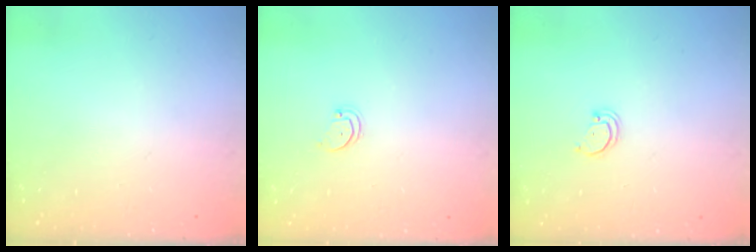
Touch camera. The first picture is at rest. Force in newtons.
{"total": 1.8, "press": 1.7, "slide": 0.2}
{"total": 1.6, "press": 1.6, "slide": 0.1}